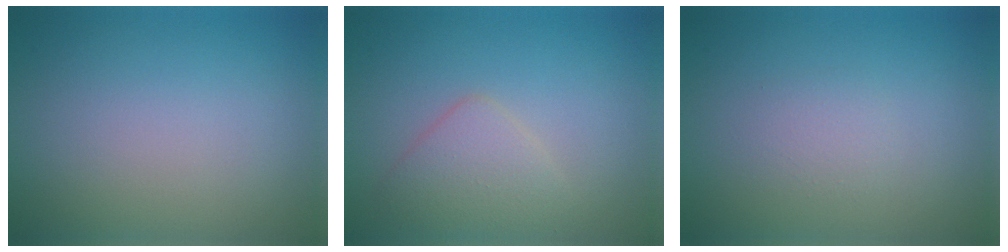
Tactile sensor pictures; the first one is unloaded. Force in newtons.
{"total": 3.0, "press": 3.0, "slide": 0.1}
{"total": 1.2, "press": 1.2, "slide": 0.0}